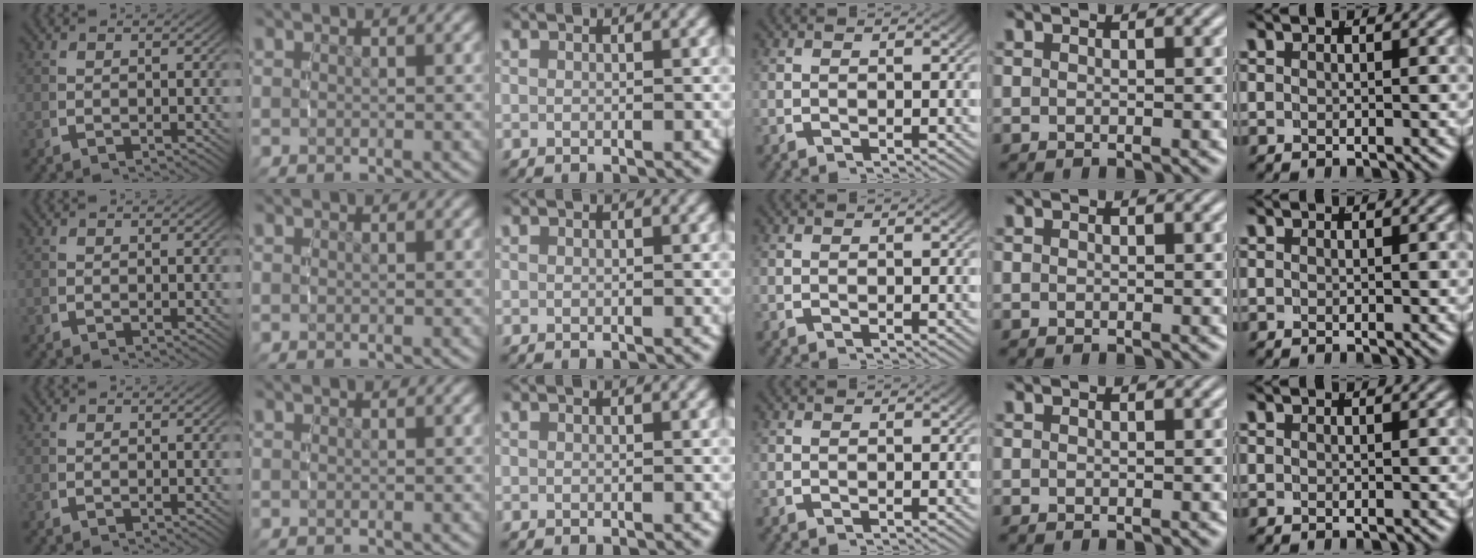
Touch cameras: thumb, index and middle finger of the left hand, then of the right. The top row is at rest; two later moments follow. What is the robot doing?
{"motion": "reach", "object": "sponge"}